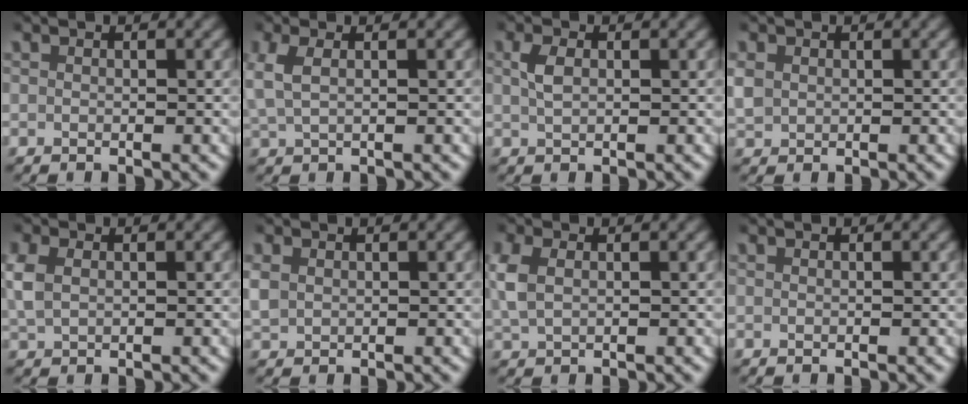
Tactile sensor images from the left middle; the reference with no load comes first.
{"total": 3.2, "force": [0.7, 2.0, 2.5], "torque": [-0.064, 0.004, 0.013]}
{"total": 1.5, "force": [0.3, 0.8, 1.2], "torque": [-0.028, -0.001, 0.008]}
{"total": 2.5, "force": [0.4, 2.2, 1.1], "torque": [-0.045, -0.005, 0.012]}
{"total": 2.8, "force": [0.6, 2.0, 1.8], "torque": [-0.061, -0.004, 0.018]}
{"total": 2.1, "force": [0.4, 1.8, 1.0], "torque": [-0.038, -0.003, 0.014]}
{"total": 3.1, "force": [0.7, 2.2, 2.1], "torque": [-0.070, -0.004, 0.019]}
{"total": 0.0}